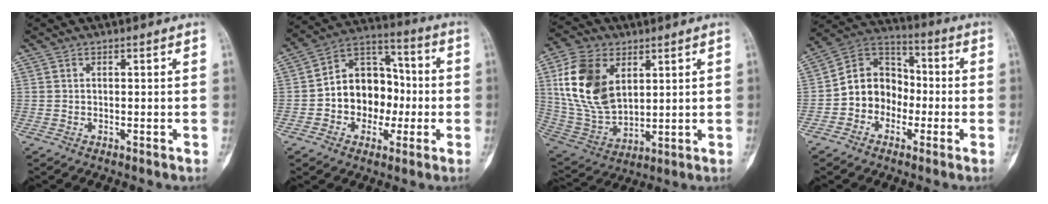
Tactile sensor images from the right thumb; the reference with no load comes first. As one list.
[{"total": 13.9, "force": [-1.8, 10.9, 8.4], "torque": [-0.075, 0.046, -0.037]}, {"total": 16.9, "force": [5.2, 10.7, 12.0], "torque": [-0.221, -0.017, 0.111]}, {"total": 11.2, "force": [-2.4, 9.4, 5.6], "torque": [-0.055, 0.046, -0.057]}]